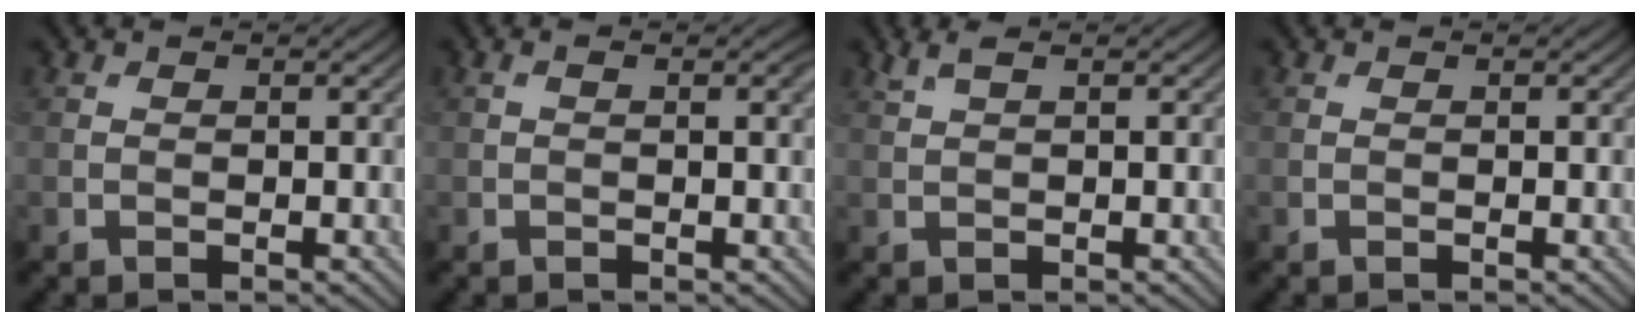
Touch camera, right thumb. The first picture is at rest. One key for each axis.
{"total": 1.5, "fx": 0.5, "fy": 0.3, "fz": 1.4, "tx": -0.024, "ty": 0.005, "tz": 0.006}
{"total": 1.7, "fx": 1.1, "fy": 0.3, "fz": 1.2, "tx": -0.034, "ty": 0.007, "tz": 0.025}
{"total": 0.0}